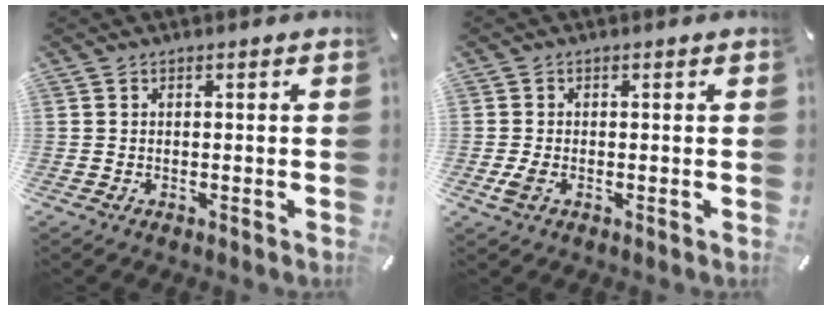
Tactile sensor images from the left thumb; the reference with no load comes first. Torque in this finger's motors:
{"motor_torque": [-0.02, -0.09, -0.16, 0.12, 0.10]}